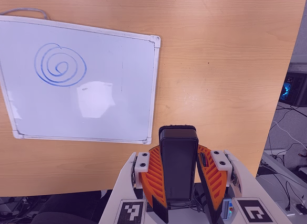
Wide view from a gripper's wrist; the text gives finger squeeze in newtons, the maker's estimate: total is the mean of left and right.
{"total": 9.8, "left": 7.9, "right": 11.7}